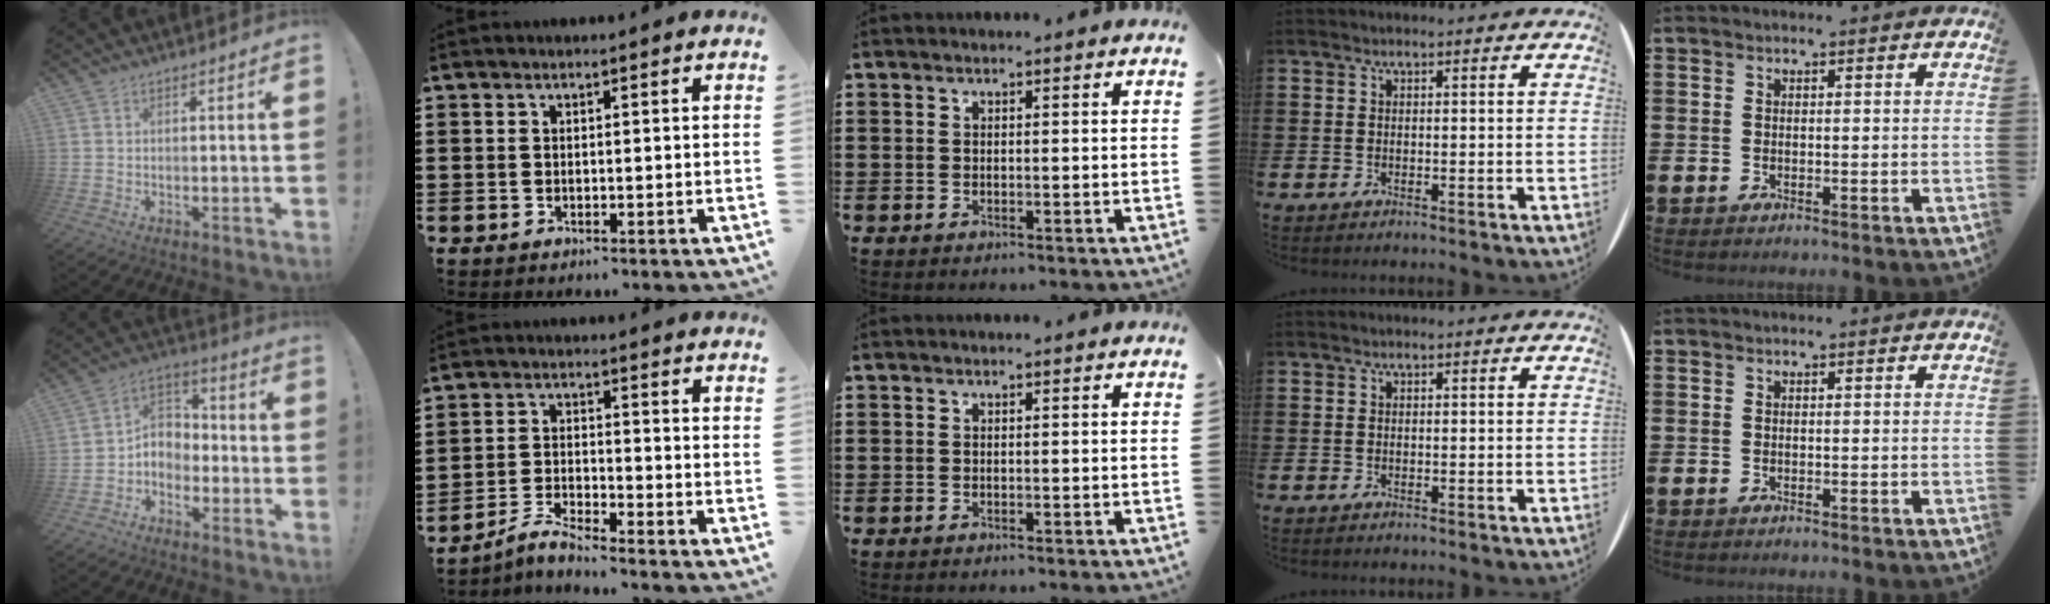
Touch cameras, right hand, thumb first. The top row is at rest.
{"thumb": {"total": 6.3, "force": [-1.9, 5.7, 1.8], "torque": [-0.026, 0.013, -0.027]}, "index": {"total": 3.8, "force": [-3.6, 0.2, 1.2], "torque": [-0.038, 0.002, -0.075]}}